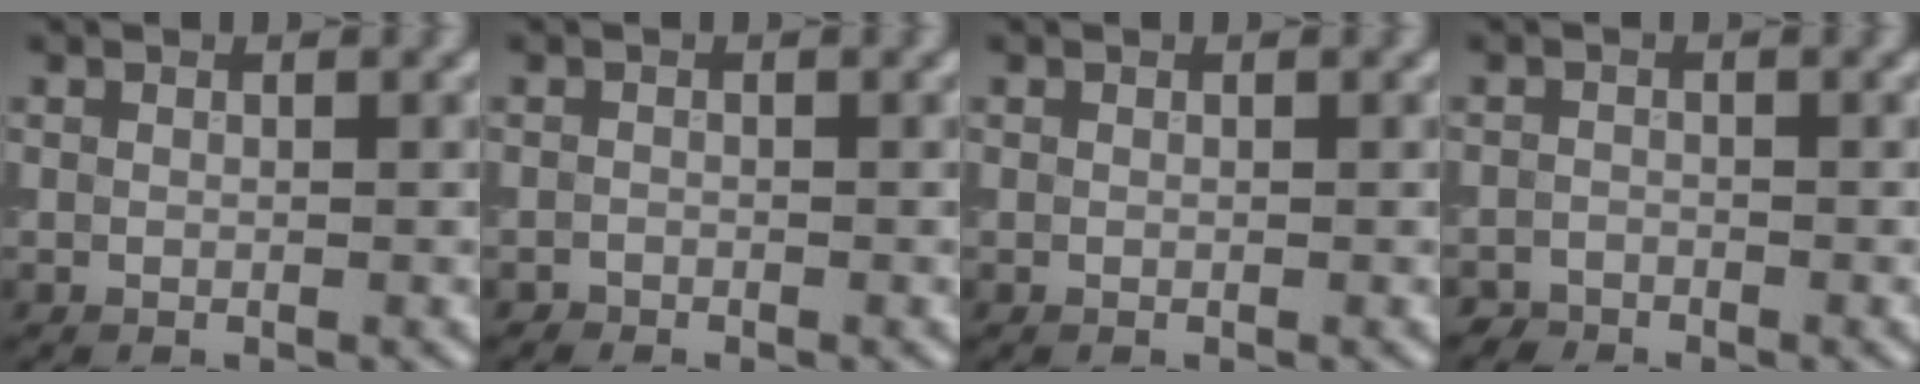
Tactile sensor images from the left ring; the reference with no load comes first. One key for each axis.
{"total": 0.5, "fx": -0.5, "fy": 0.2, "fz": -0.1, "tx": 0.004, "ty": -0.001, "tz": -0.011}
{"total": 0.0}
{"total": 1.3, "fx": -1.2, "fy": 0.4, "fz": -0.2, "tx": 0.008, "ty": 0.002, "tz": -0.025}